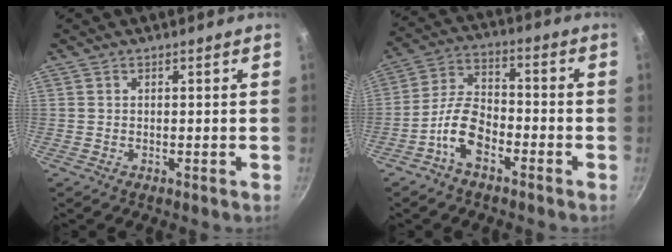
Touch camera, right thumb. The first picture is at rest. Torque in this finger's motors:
{"motor_torque": [-0.43, 0.33, -0.17, -0.03, 0.06]}